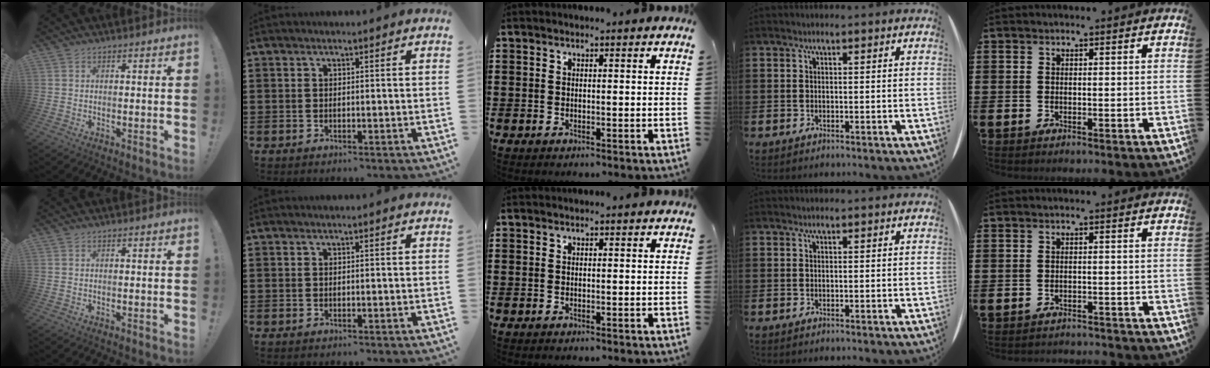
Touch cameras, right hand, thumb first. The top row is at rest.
{"little": {"total": 1.1, "force": [-1.1, 0.0, -0.1], "torque": [-0.003, 0.002, -0.024]}}